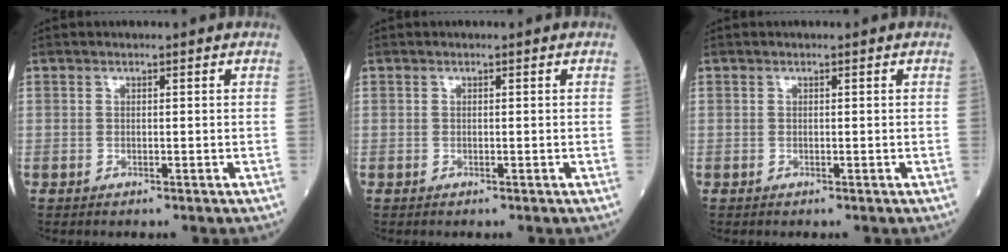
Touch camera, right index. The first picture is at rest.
{"total": 0.0}
{"total": 0.0}